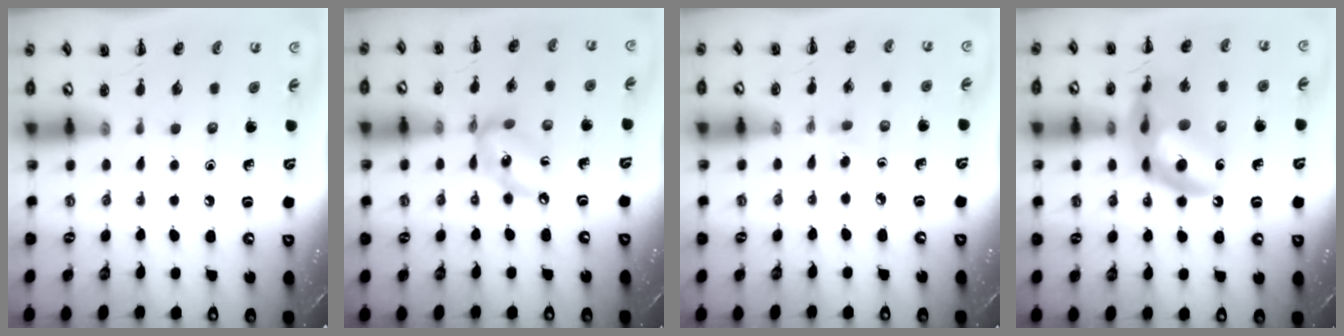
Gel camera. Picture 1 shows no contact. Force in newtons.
{"total": 9.7, "press": 9.4, "slide": 2.4}
{"total": 3.3, "press": 3.1, "slide": 1.2}
{"total": 16.1, "press": 15.6, "slide": 3.8}